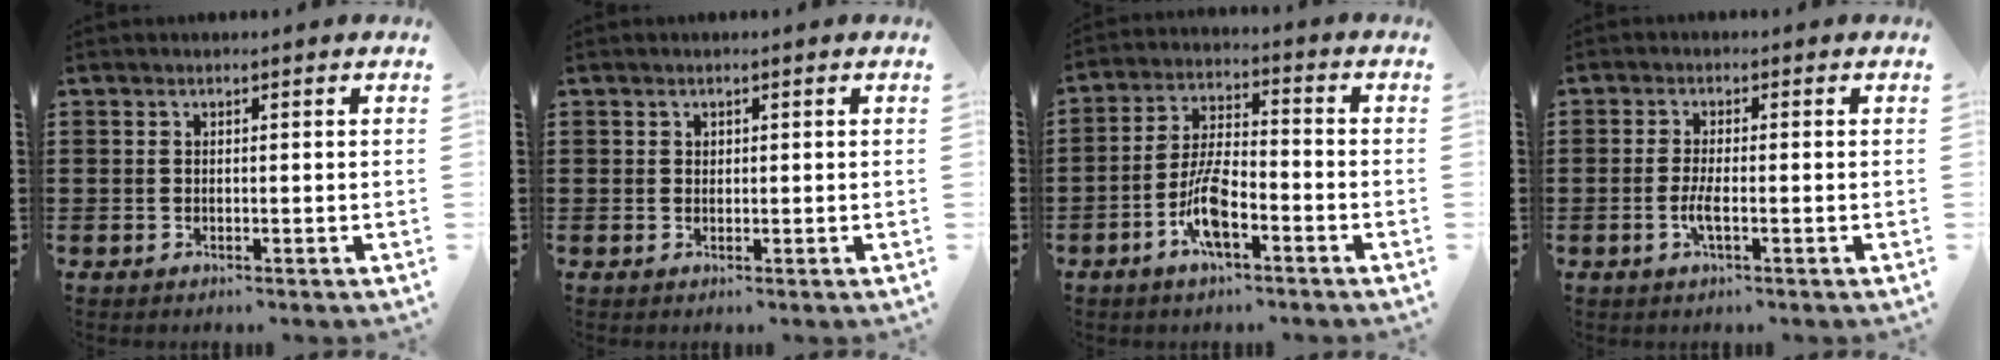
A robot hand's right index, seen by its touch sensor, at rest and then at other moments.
{"total": 0.7, "force": [0.3, 0.6, 0.1], "torque": [-0.004, 0.003, 0.007]}
{"total": 8.0, "force": [-3.8, 2.6, 6.5], "torque": [-0.145, -0.004, -0.075]}
{"total": 2.8, "force": [-1.0, 0.5, 2.6], "torque": [-0.060, -0.006, -0.023]}